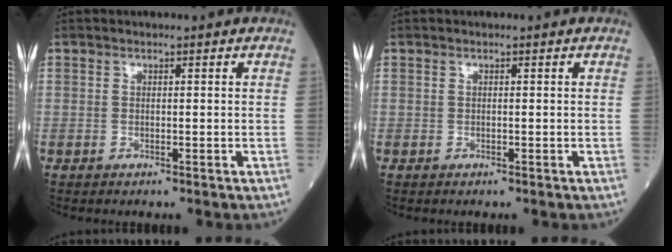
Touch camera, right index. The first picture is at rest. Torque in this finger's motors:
{"motor_torque": [0.04, -0.04, 0.00, 0.01]}